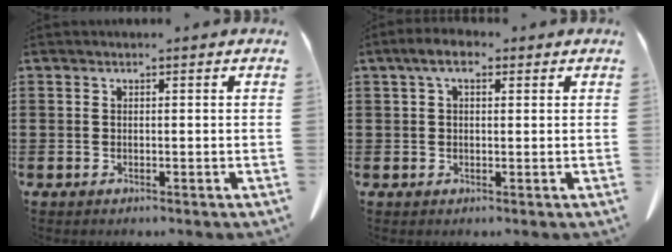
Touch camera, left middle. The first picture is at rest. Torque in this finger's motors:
{"motor_torque": [0.72, -0.44, 0.10, 0.05]}